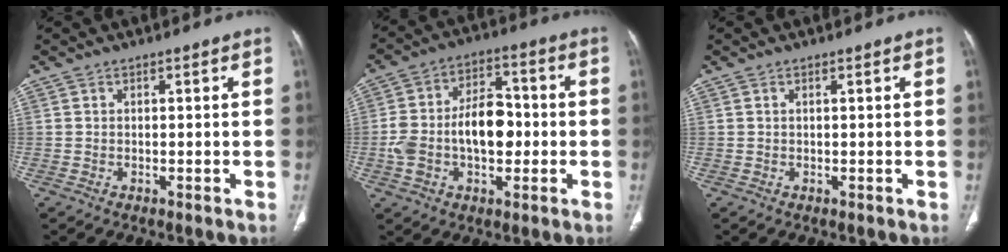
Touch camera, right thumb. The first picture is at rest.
{"total": 14.0, "force": [-1.4, 8.6, 10.9], "torque": [-0.179, 0.037, -0.023]}
{"total": 0.0}